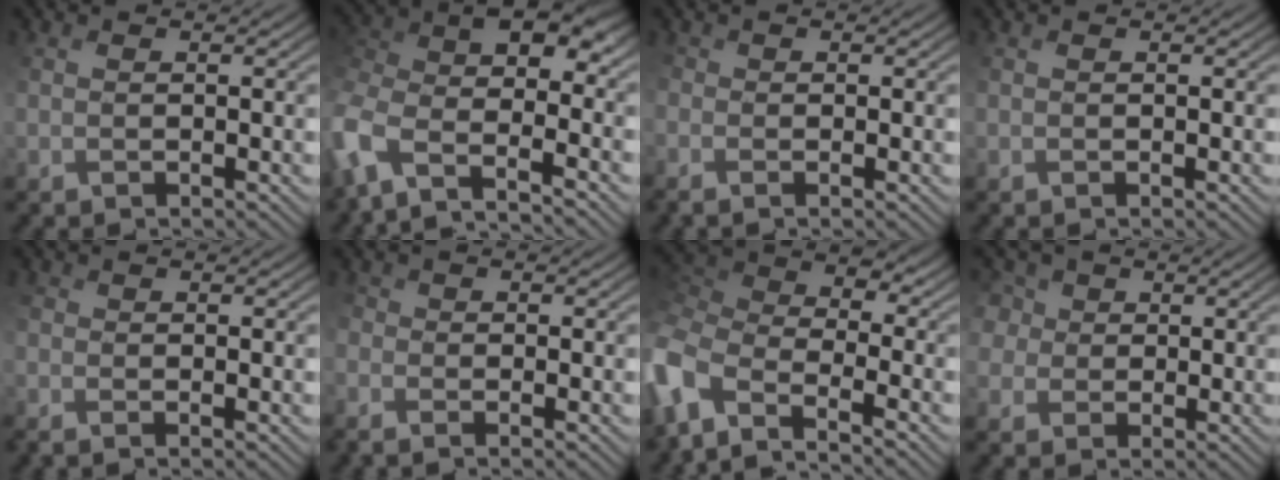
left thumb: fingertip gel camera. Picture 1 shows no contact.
{"total": 11.1, "force": [-5.0, 5.6, 8.2], "torque": [-0.206, -0.007, -0.094]}
{"total": 1.7, "force": [-1.1, 0.7, 1.1], "torque": [-0.029, -0.007, -0.027]}
{"total": 0.0}
{"total": 1.4, "force": [-0.8, 0.6, 1.0], "torque": [-0.025, -0.004, -0.023]}
{"total": 2.3, "force": [-1.5, 1.2, 1.3], "torque": [-0.038, -0.008, -0.032]}
{"total": 9.8, "force": [-4.0, 5.4, 7.2], "torque": [-0.213, 0.001, -0.081]}
{"total": 6.1, "force": [1.8, 5.3, 2.6], "torque": [-0.099, 0.028, 0.008]}